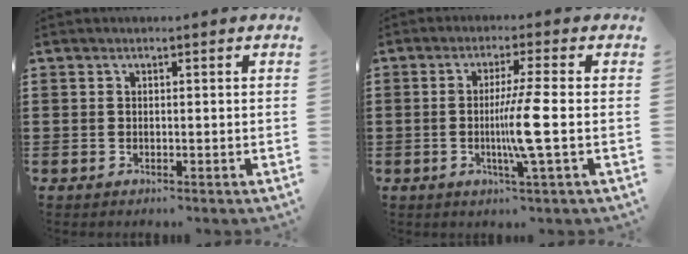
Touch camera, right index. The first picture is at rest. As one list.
[{"total": 7.2, "force": [-1.0, -0.9, 7.0], "torque": [-0.129, -0.019, -0.024]}]